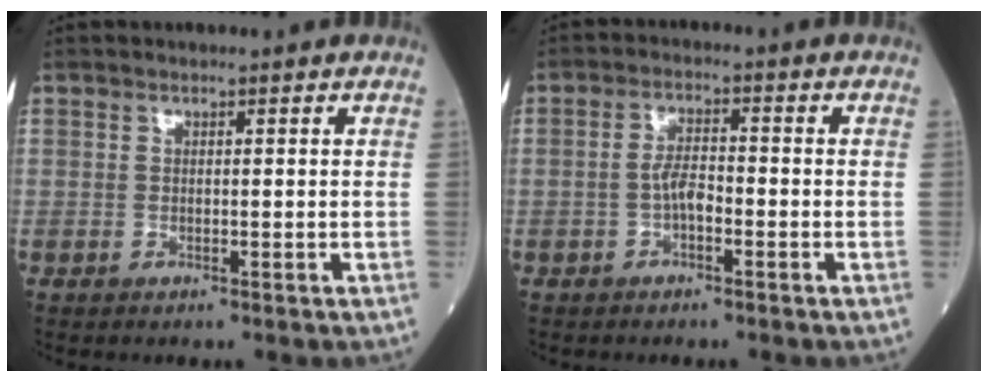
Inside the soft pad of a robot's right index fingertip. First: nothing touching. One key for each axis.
{"total": 3.2, "fx": -1.0, "fy": 1.1, "fz": 2.8, "tx": -0.051, "ty": 0.007, "tz": -0.020}